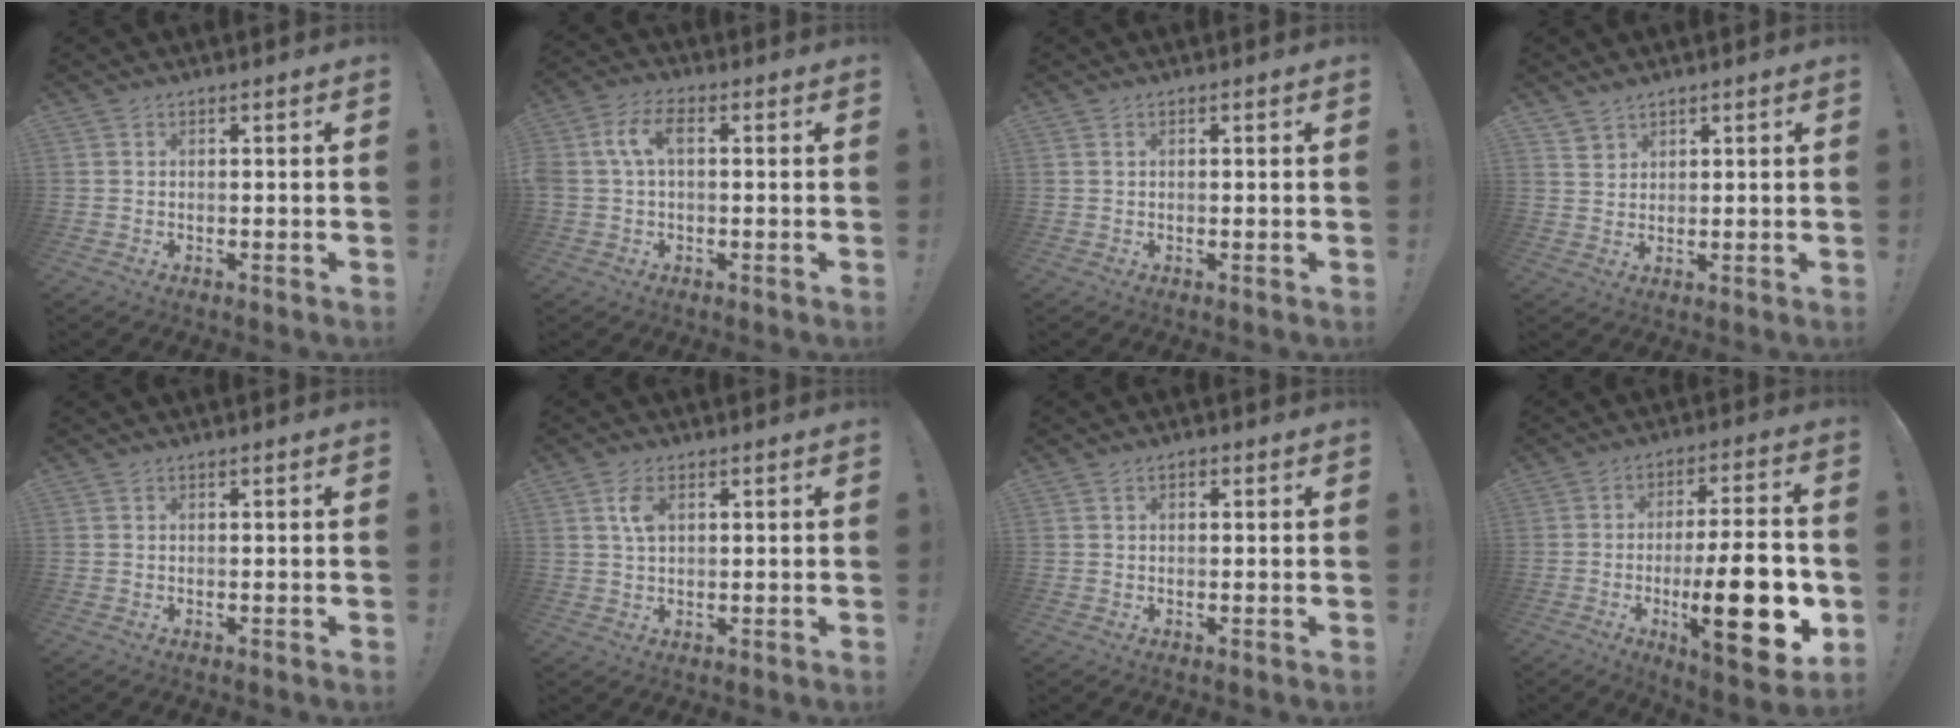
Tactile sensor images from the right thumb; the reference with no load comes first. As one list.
[{"total": 7.2, "force": [0.9, 4.1, 5.9], "torque": [-0.133, 0.012, 0.015]}, {"total": 0.5, "force": [0.3, 0.0, 0.4], "torque": [-0.007, 0.000, 0.004]}, {"total": 2.9, "force": [2.6, 1.2, 0.1], "torque": [0.000, -0.020, 0.049]}, {"total": 0.0}, {"total": 4.8, "force": [1.6, 2.5, 3.8], "torque": [-0.057, -0.004, 0.025]}, {"total": 1.0, "force": [0.2, 0.9, 0.5], "torque": [-0.006, 0.001, 0.004]}, {"total": 23.3, "force": [-5.1, 6.7, 21.7], "torque": [-0.334, 0.003, -0.072]}]